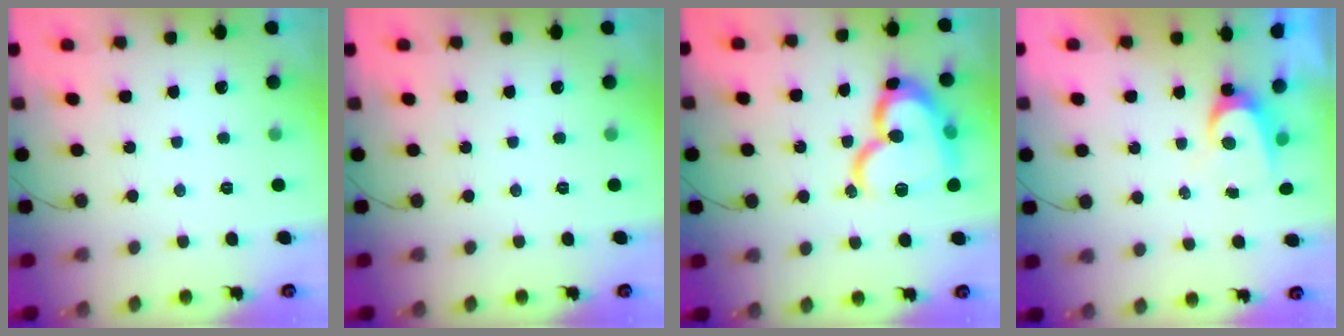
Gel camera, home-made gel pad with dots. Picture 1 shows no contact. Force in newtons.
{"total": 0.0}
{"total": 19.9, "press": 19.8, "slide": 2.2}
{"total": 5.7, "press": 5.7, "slide": 0.4}